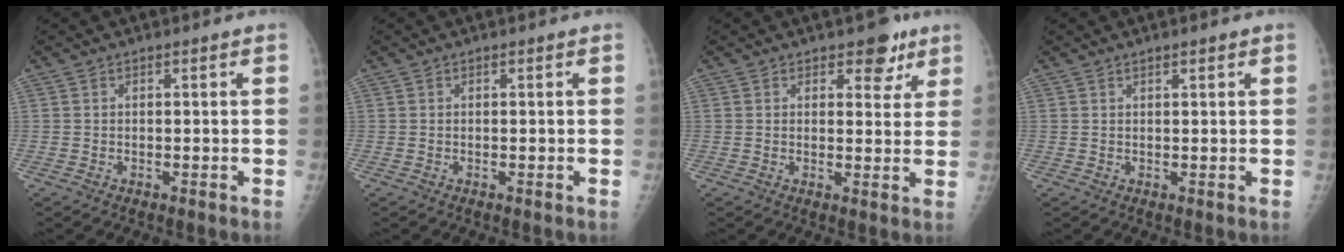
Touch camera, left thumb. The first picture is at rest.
{"total": 0.0}
{"total": 5.3, "force": [3.3, 3.1, 2.7], "torque": [-0.002, -0.015, 0.041]}
{"total": 1.2, "force": [0.8, 0.2, 0.8], "torque": [-0.011, -0.003, 0.013]}